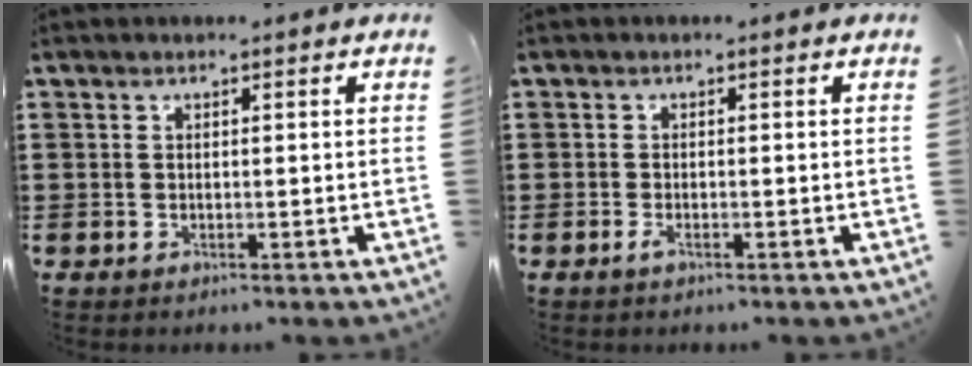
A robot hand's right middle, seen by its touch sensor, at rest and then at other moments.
{"total": 1.2, "force": [-0.6, 0.2, 1.0], "torque": [-0.028, -0.006, -0.014]}